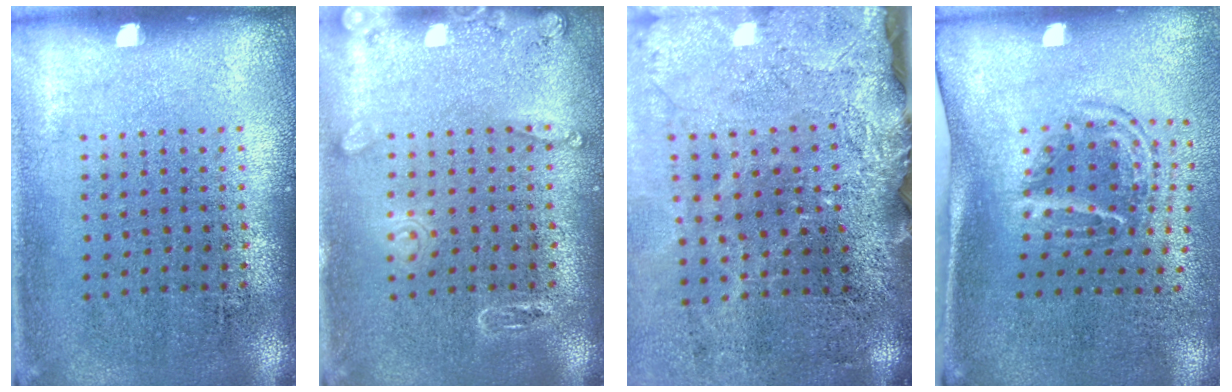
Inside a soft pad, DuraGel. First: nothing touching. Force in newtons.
{"total": 1.8, "press": 1.8, "slide": 0.2}
{"total": 3.9, "press": 3.2, "slide": 2.3}
{"total": 1.8, "press": 1.2, "slide": 1.4}